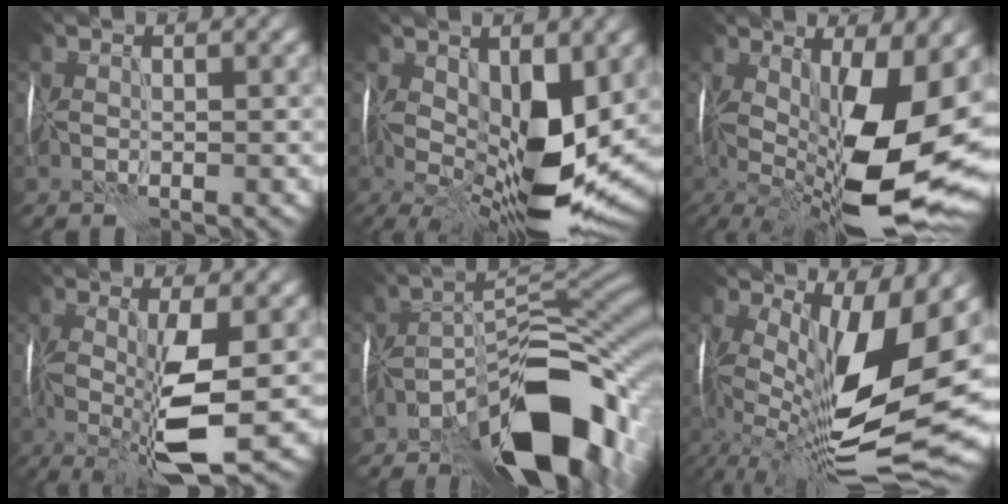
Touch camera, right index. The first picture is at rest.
{"total": 12.8, "force": [0.3, 5.8, 11.4], "torque": [-0.211, -0.019, 0.006]}
{"total": 16.1, "force": [-0.5, 5.8, 15.0], "torque": [-0.247, -0.013, 0.002]}
{"total": 8.4, "force": [-1.1, 2.0, 8.1], "torque": [-0.166, -0.010, -0.019]}
{"total": 14.2, "force": [-8.0, 5.7, 10.2], "torque": [-0.137, 0.005, -0.138]}
{"total": 15.5, "force": [-0.4, 5.5, 14.4], "torque": [-0.258, -0.014, 0.001]}